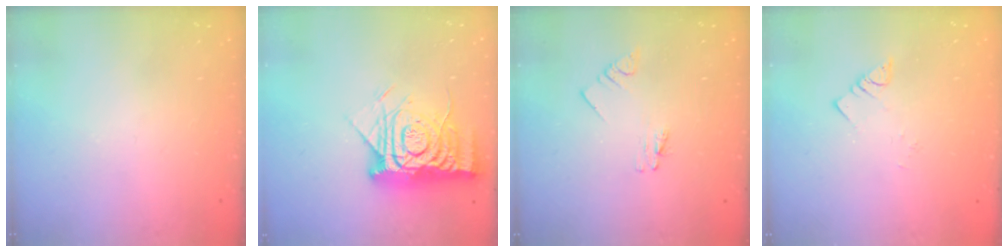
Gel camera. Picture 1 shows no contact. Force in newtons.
{"total": 14.6, "press": 14.5, "slide": 1.5}
{"total": 1.1, "press": 1.1, "slide": 0.0}
{"total": 1.9, "press": 1.9, "slide": 0.1}